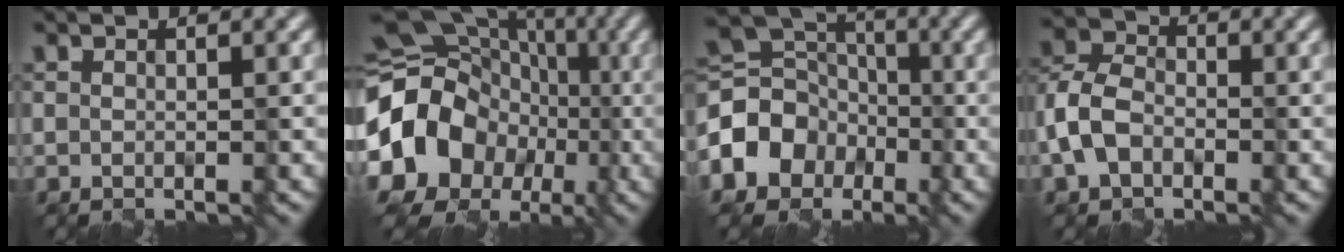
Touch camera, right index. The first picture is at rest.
{"total": 19.2, "force": [-2.6, 17.1, 8.2], "torque": [-0.176, -0.004, -0.072]}
{"total": 7.1, "force": [-2.6, 5.9, 3.0], "torque": [-0.058, 0.007, -0.067]}
{"total": 4.4, "force": [-1.6, 3.2, 2.5], "torque": [-0.058, 0.006, -0.041]}